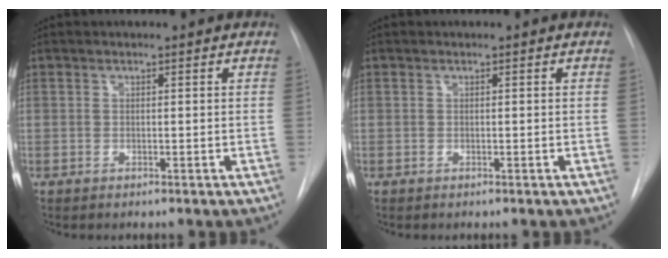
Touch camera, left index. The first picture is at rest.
{"total": 0.0}